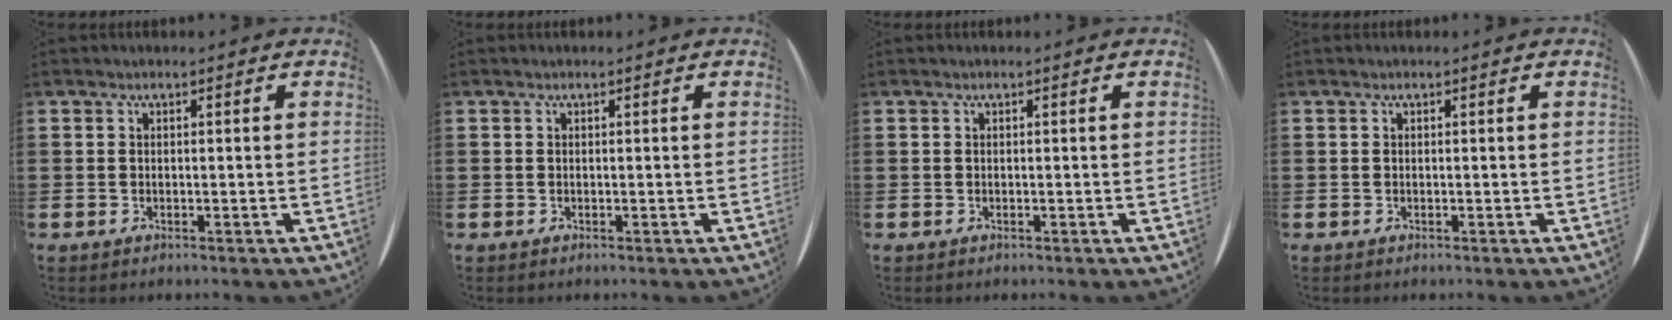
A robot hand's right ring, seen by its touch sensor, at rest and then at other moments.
{"total": 0.0}
{"total": 0.0}
{"total": 0.0}